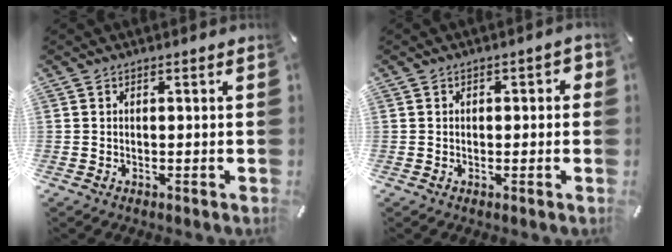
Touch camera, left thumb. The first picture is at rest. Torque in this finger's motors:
{"motor_torque": [-0.16, -0.31, -0.01, 0.05, 0.02]}